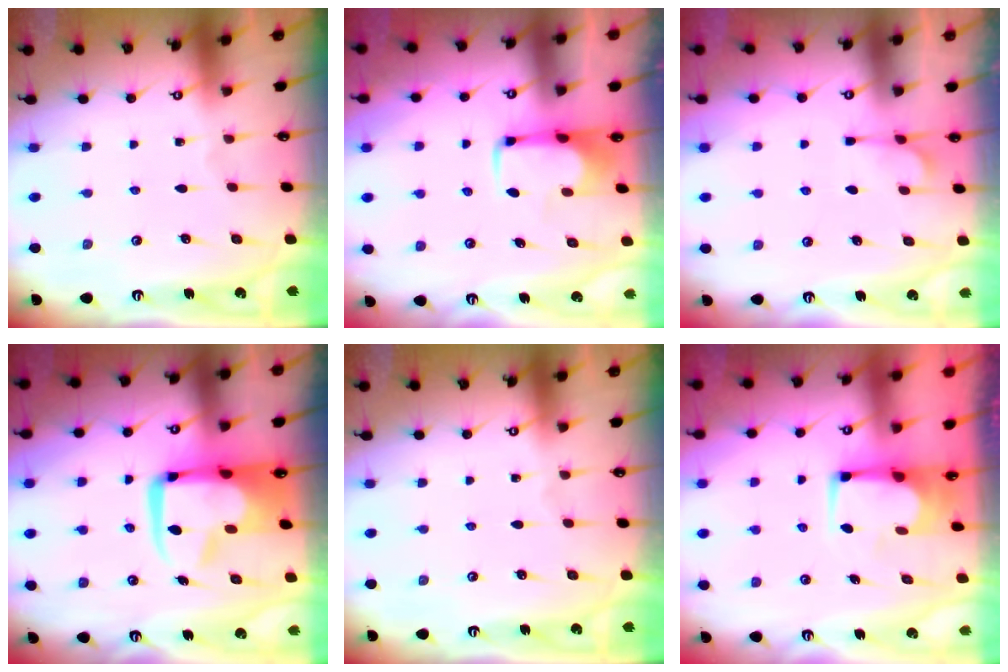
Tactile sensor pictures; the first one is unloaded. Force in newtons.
{"total": 2.0, "press": 2.0, "slide": 0.4}
{"total": 5.9, "press": 5.7, "slide": 1.4}
{"total": 12.9, "press": 12.8, "slide": 1.7}
{"total": 0.0}
{"total": 2.9, "press": 2.9, "slide": 0.2}